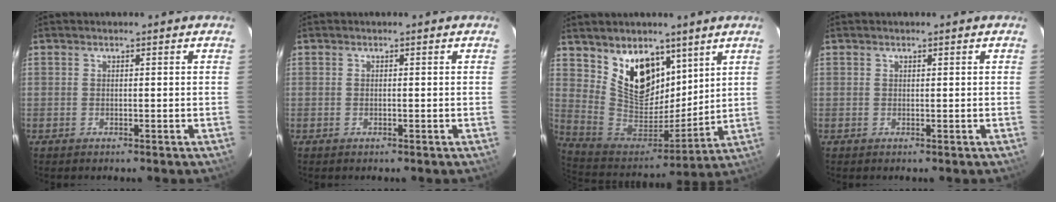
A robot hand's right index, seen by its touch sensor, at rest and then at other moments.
{"total": 0.0}
{"total": 15.9, "force": [9.6, 9.7, 8.1], "torque": [-0.158, -0.002, 0.195]}
{"total": 0.0}